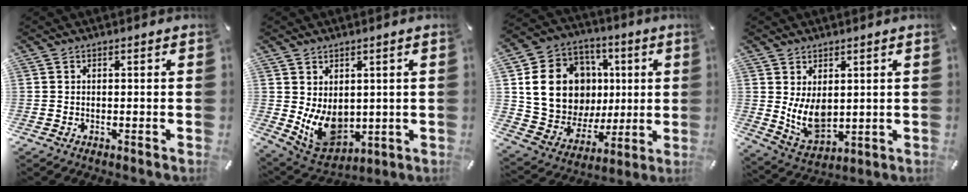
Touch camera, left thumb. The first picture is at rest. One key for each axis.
{"total": 10.1, "fx": 0.0, "fy": 8.1, "fz": 5.9, "tx": -0.114, "ty": -0.016, "tz": 0.008}
{"total": 19.2, "fx": 4.7, "fy": 16.1, "fz": 9.5, "tx": -0.176, "ty": -0.019, "tz": 0.110}
{"total": 8.5, "fx": 1.9, "fy": 5.9, "fz": 5.7, "tx": -0.123, "ty": -0.019, "tz": 0.036}